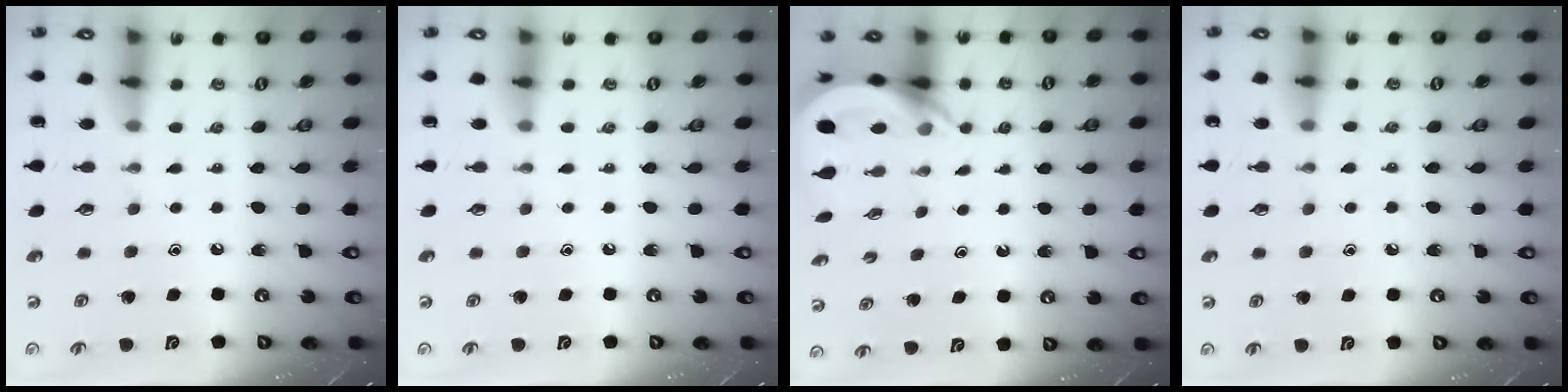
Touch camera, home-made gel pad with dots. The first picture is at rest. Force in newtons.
{"total": 0.0}
{"total": 5.1, "press": 5.0, "slide": 0.6}
{"total": 4.2, "press": 4.1, "slide": 0.6}